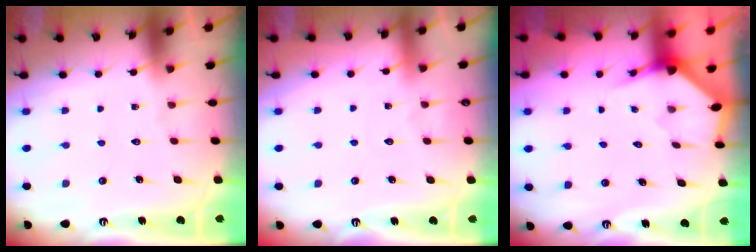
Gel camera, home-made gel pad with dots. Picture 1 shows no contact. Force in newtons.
{"total": 1.5, "press": 1.5, "slide": 0.2}
{"total": 3.0, "press": 3.0, "slide": 0.3}